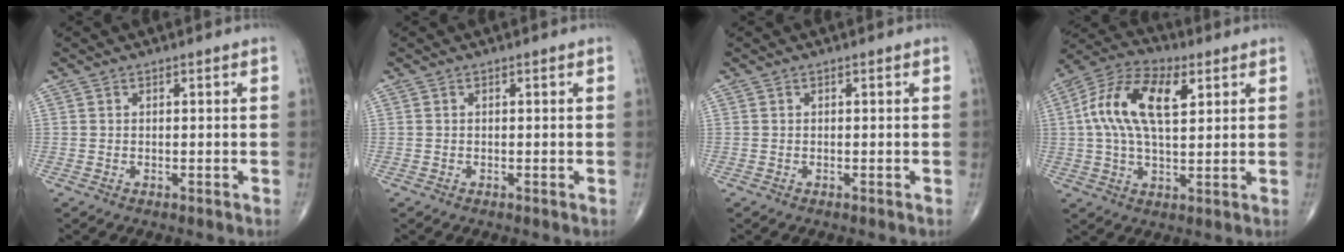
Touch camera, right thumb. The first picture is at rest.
{"total": 0.0}
{"total": 0.0}
{"total": 15.7, "force": [4.1, 7.8, 13.0], "torque": [-0.244, 0.014, 0.068]}